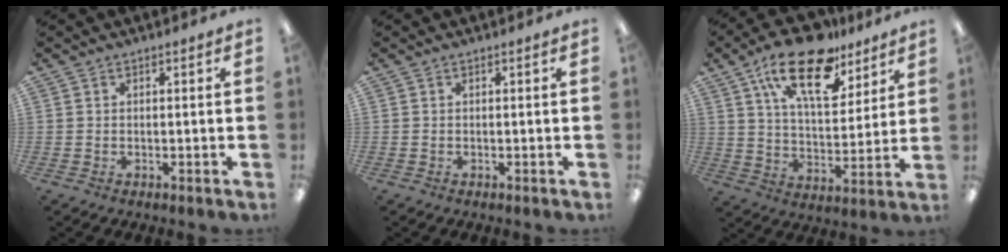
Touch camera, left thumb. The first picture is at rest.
{"total": 0.0}
{"total": 21.4, "force": [13.4, 9.6, 13.7], "torque": [-0.220, -0.063, 0.227]}